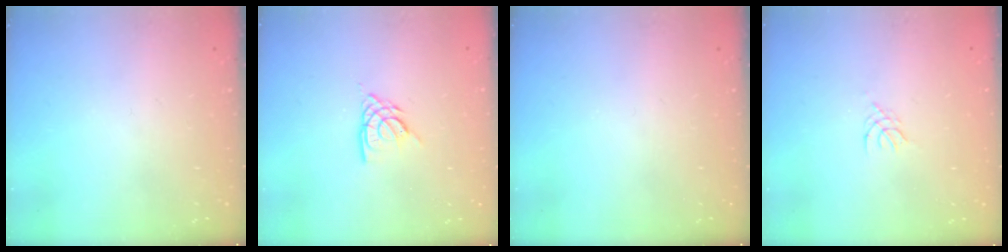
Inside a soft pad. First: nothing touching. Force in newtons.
{"total": 6.0, "press": 6.0, "slide": 0.6}
{"total": 0.0}
{"total": 1.2, "press": 1.2, "slide": 0.3}